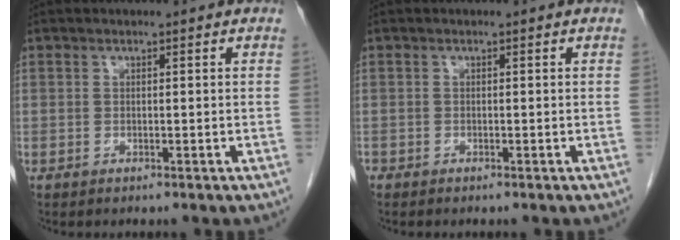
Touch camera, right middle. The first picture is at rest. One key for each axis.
{"total": 0.0}